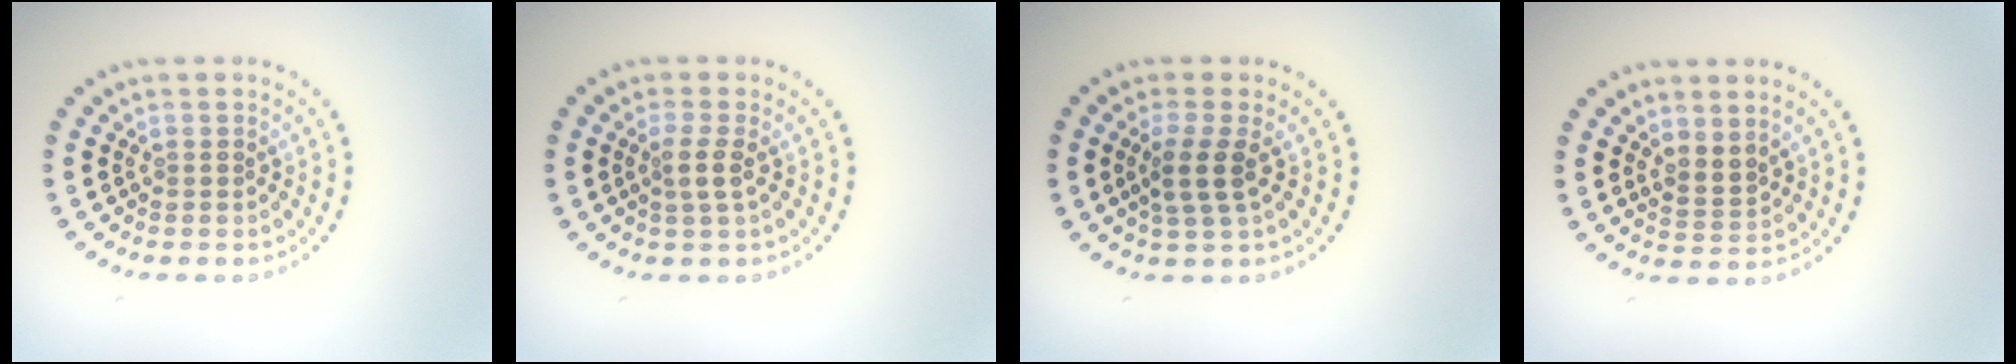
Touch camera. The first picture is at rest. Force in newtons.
{"total": 1.7, "press": 1.3, "slide": 1.1}
{"total": 2.5, "press": 2.0, "slide": 1.4}
{"total": 1.8, "press": 1.3, "slide": 1.3}